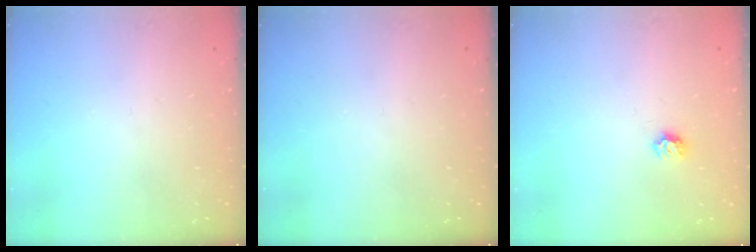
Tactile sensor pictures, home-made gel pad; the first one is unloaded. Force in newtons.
{"total": 0.0}
{"total": 5.5, "press": 5.4, "slide": 0.6}